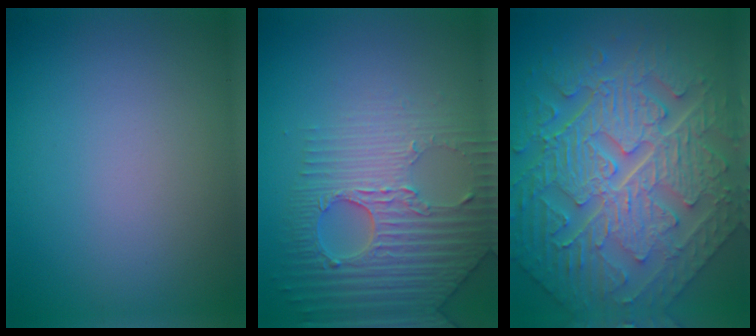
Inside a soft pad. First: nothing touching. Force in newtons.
{"total": 4.8, "press": 4.5, "slide": 1.7}
{"total": 11.6, "press": 7.8, "slide": 8.6}